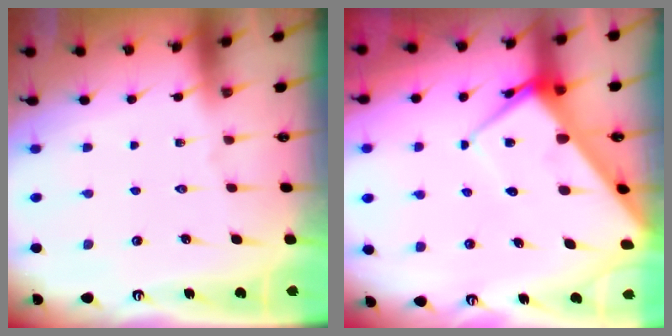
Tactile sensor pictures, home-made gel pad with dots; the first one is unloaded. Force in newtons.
{"total": 7.7, "press": 7.7, "slide": 0.6}